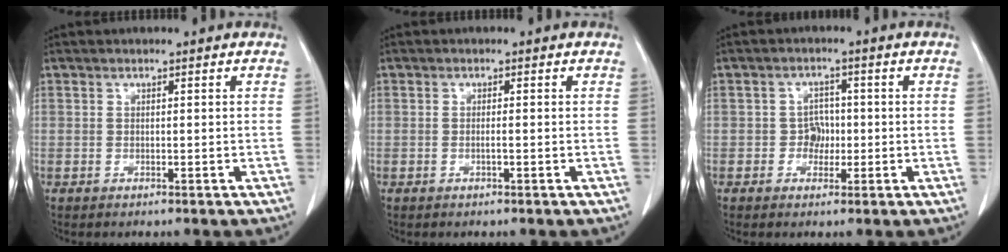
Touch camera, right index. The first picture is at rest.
{"total": 0.8, "force": [-0.3, 0.0, 0.8], "torque": [-0.016, 0.001, -0.005]}
{"total": 2.8, "force": [-0.6, 2.5, 1.2], "torque": [-0.008, 0.009, -0.009]}